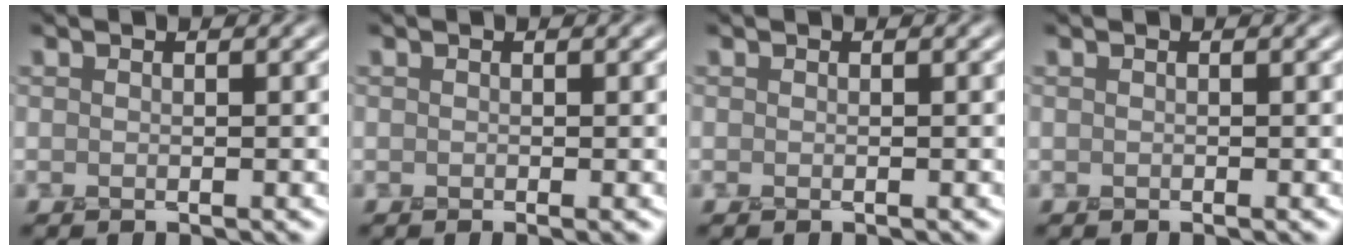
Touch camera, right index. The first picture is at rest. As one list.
[{"total": 0.0}, {"total": 0.0}, {"total": 0.0}]